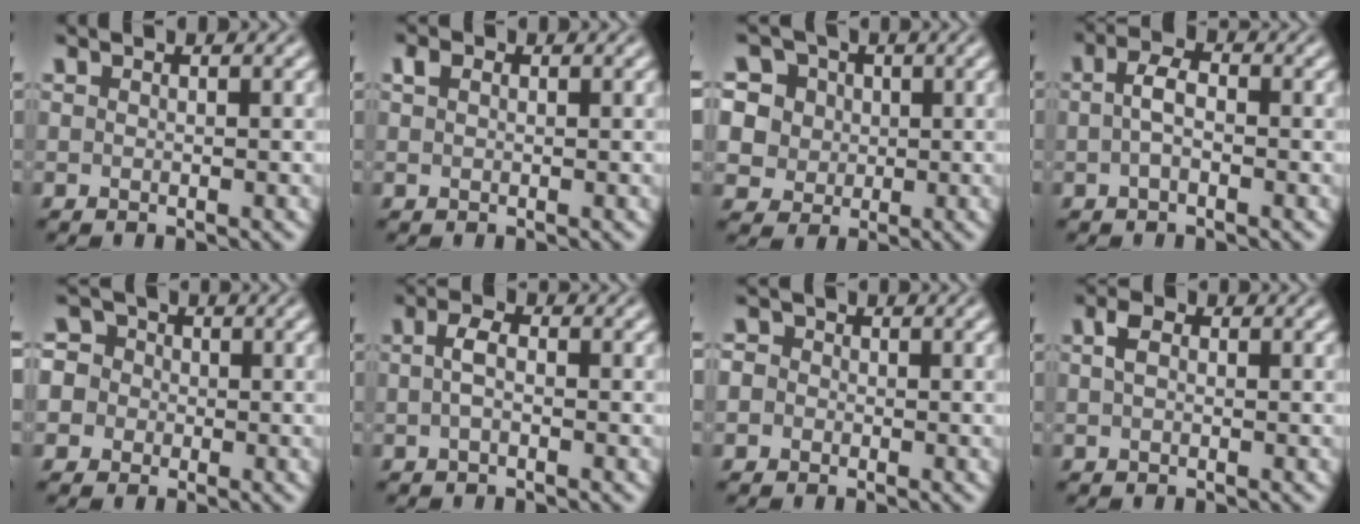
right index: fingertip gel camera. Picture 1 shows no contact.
{"total": 0.7, "force": [0.5, -0.1, 0.4], "torque": [-0.002, -0.001, 0.016]}
{"total": 10.9, "force": [0.9, 9.9, 4.4], "torque": [-0.126, -0.026, 0.013]}
{"total": 2.2, "force": [-0.3, 0.7, 2.0], "torque": [-0.034, -0.001, -0.005]}
{"total": 9.0, "force": [0.0, 8.3, 3.5], "torque": [-0.093, -0.017, -0.012]}
{"total": 1.6, "force": [-0.3, 0.2, 1.6], "torque": [-0.030, -0.002, -0.003]}
{"total": 3.1, "force": [-0.3, 2.9, 0.9], "torque": [-0.024, -0.001, -0.015]}
{"total": 1.0, "force": [0.2, 0.3, 0.9], "torque": [-0.016, -0.005, 0.007]}